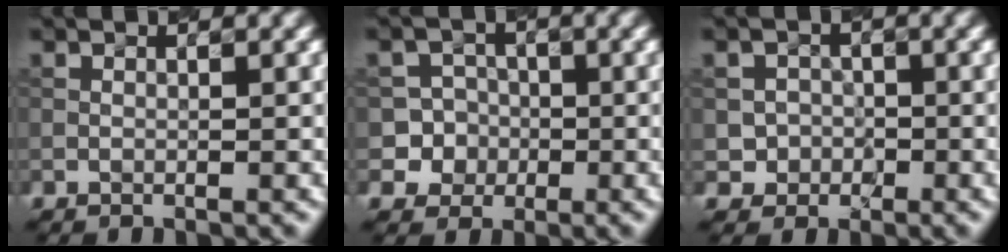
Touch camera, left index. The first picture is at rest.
{"total": 3.6, "force": [-1.3, 3.4, 0.0], "torque": [0.021, 0.008, -0.028]}
{"total": 2.0, "force": [-0.7, 1.9, -0.2], "torque": [0.018, 0.003, -0.011]}